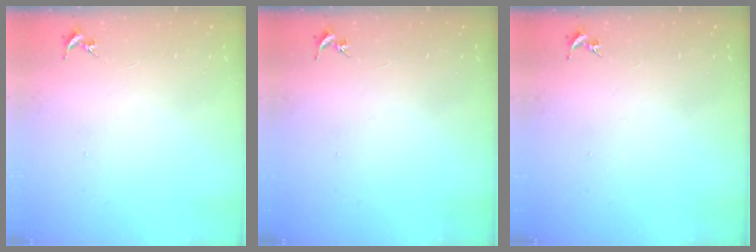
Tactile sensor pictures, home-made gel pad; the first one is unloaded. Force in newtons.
{"total": 0.0}
{"total": 0.0}